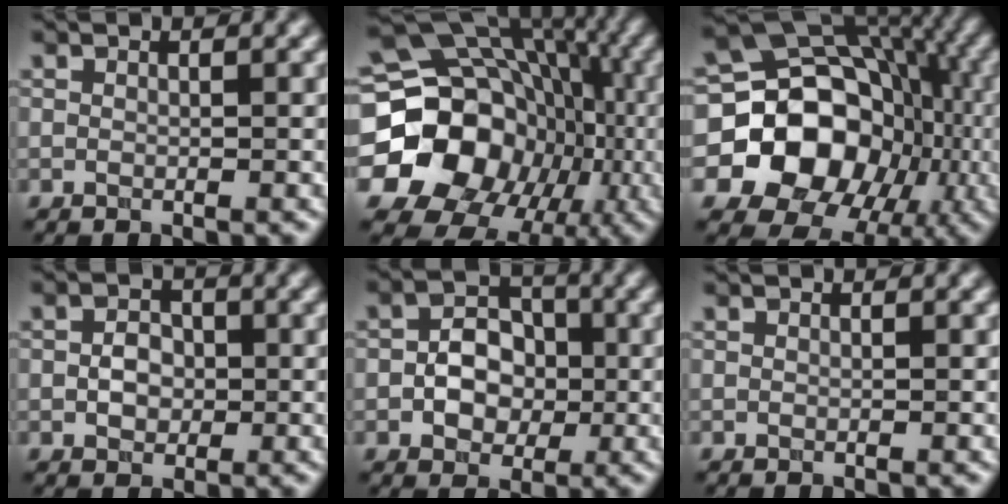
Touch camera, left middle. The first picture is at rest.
{"total": 22.2, "force": [-4.2, 19.9, 8.9], "torque": [-0.145, -0.009, -0.106]}
{"total": 15.9, "force": [-3.6, 13.0, 8.4], "torque": [-0.106, -0.005, -0.089]}
{"total": 2.5, "force": [-0.2, 1.9, 1.6], "torque": [-0.025, 0.002, -0.008]}
{"total": 4.4, "force": [-0.8, 3.3, 2.8], "torque": [-0.035, 0.005, -0.017]}
{"total": 0.0}